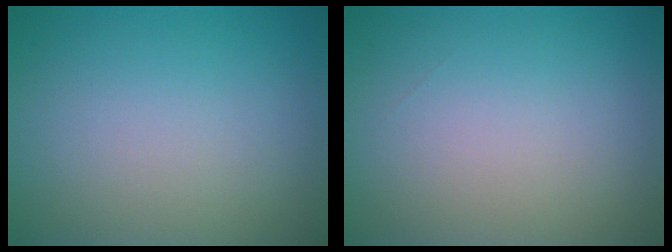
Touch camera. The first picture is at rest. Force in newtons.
{"total": 0.0}